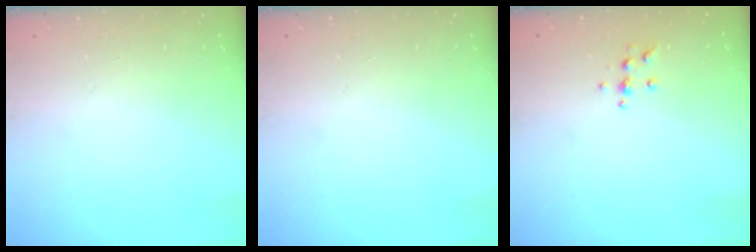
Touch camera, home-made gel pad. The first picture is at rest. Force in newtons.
{"total": 0.0}
{"total": 5.0, "press": 4.9, "slide": 0.5}